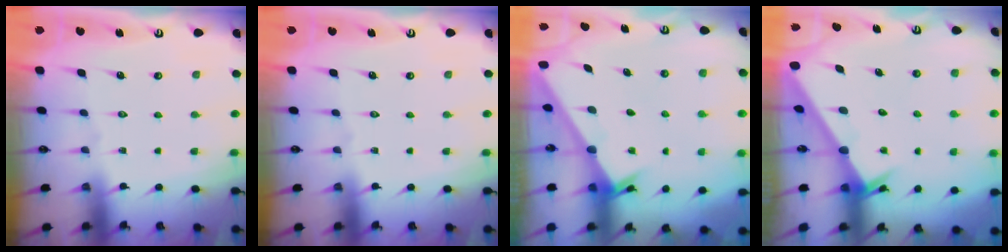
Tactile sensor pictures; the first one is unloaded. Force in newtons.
{"total": 0.0}
{"total": 2.3, "press": 2.3, "slide": 0.2}
{"total": 2.4, "press": 2.4, "slide": 0.1}